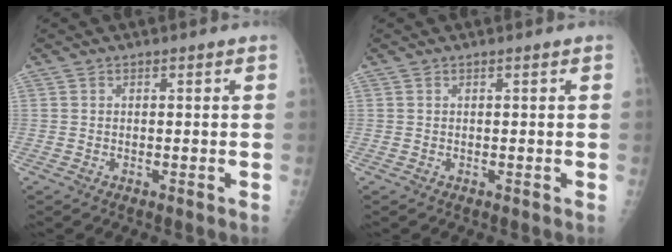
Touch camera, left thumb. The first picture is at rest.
{"total": 0.0}